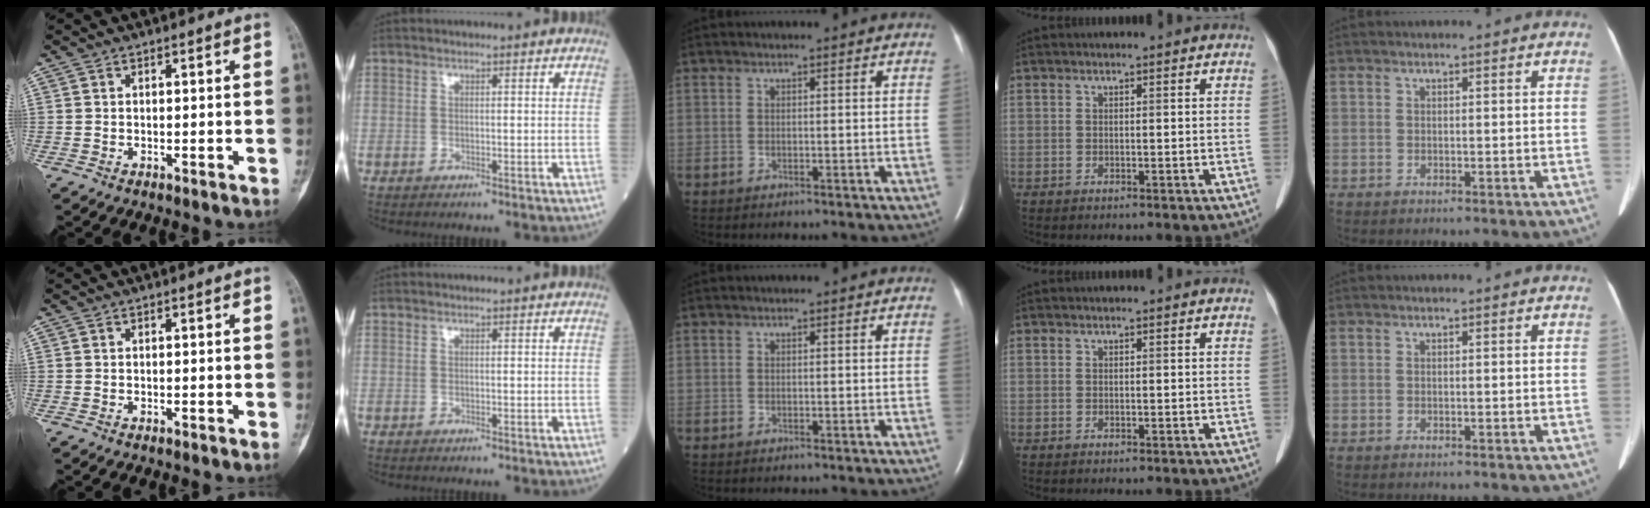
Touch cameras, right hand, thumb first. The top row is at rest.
{}